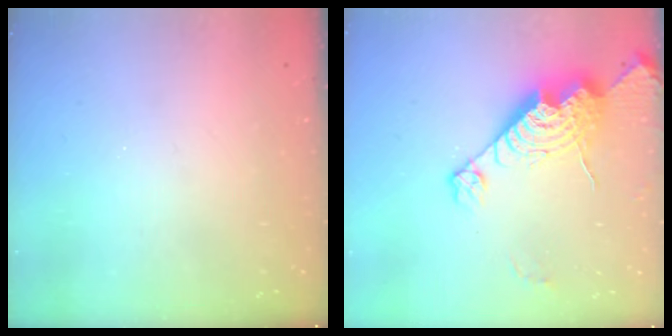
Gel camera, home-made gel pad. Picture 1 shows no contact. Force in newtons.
{"total": 17.6, "press": 17.5, "slide": 1.8}